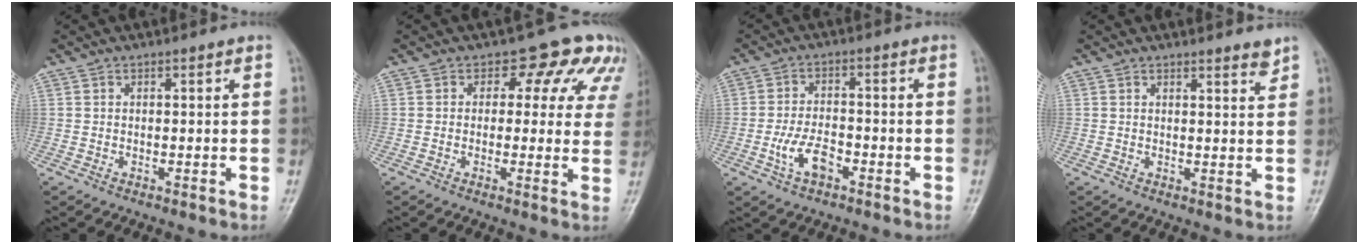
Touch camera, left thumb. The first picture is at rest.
{"total": 9.1, "force": [4.9, 6.1, 4.7], "torque": [-0.003, -0.012, 0.036]}
{"total": 6.1, "force": [-2.7, 3.2, 4.5], "torque": [-0.086, 0.017, -0.052]}
{"total": 2.1, "force": [1.9, 0.3, 0.8], "torque": [-0.004, -0.019, 0.024]}